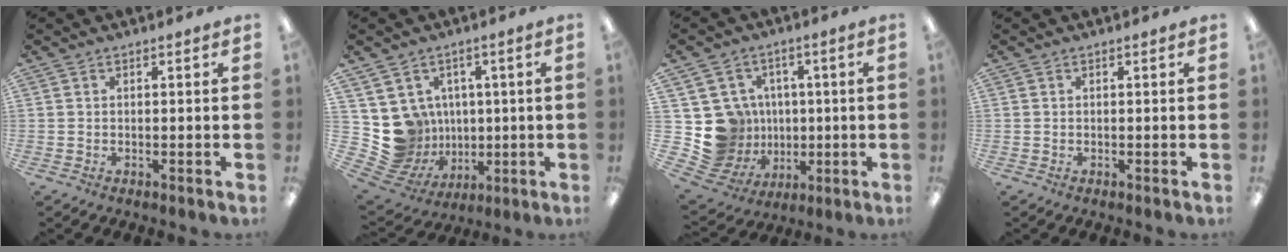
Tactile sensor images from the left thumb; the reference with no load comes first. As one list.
[{"total": 10.5, "force": [1.2, 10.2, 2.0], "torque": [-0.075, -0.021, 0.038]}, {"total": 13.8, "force": [0.4, 13.4, 3.5], "torque": [-0.095, -0.007, 0.039]}, {"total": 0.0}]